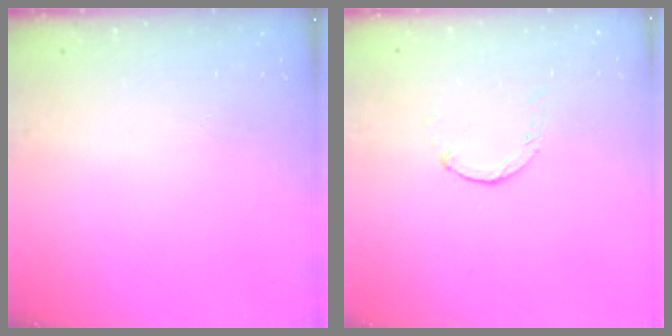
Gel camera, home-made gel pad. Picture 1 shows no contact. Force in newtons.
{"total": 0.0}